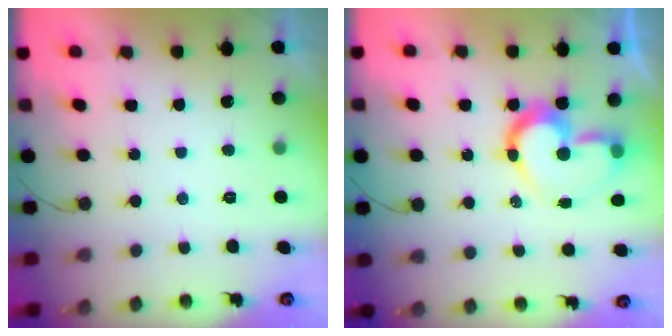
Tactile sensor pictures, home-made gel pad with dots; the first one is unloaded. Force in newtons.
{"total": 13.3, "press": 13.1, "slide": 1.9}